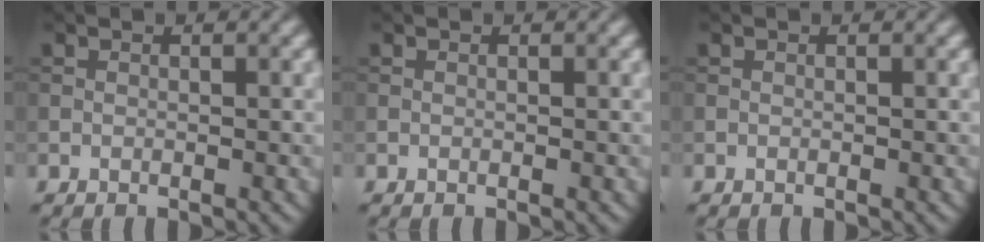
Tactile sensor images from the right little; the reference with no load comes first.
{"total": 0.0}
{"total": 0.0}